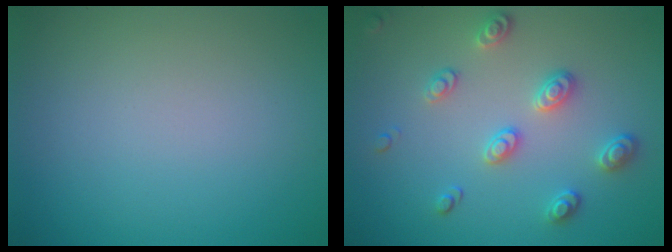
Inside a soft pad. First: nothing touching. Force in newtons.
{"total": 2.8, "press": 2.6, "slide": 1.1}